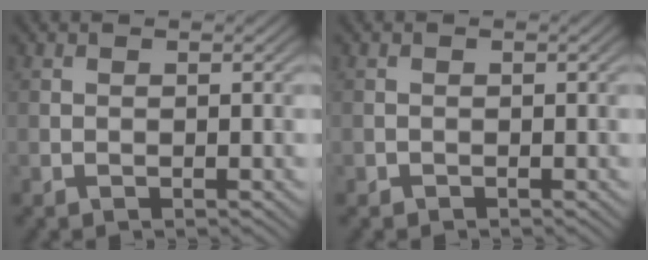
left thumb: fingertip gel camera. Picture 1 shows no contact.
{"total": 0.8, "force": [-0.4, 0.7, 0.0], "torque": [0.005, -0.004, -0.010]}